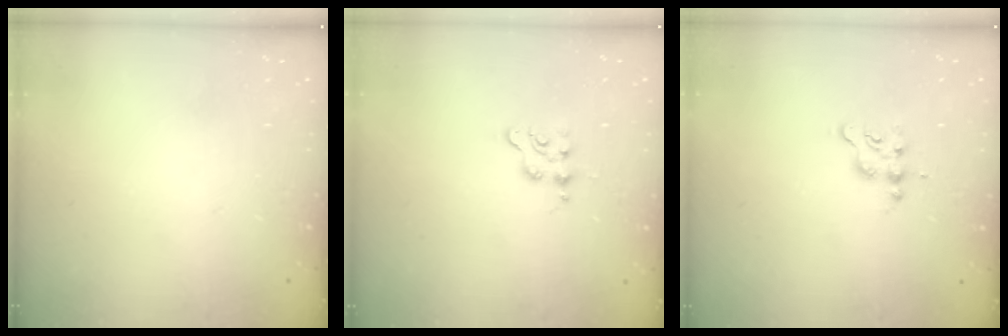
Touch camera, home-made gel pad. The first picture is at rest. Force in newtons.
{"total": 3.2, "press": 3.2, "slide": 0.4}
{"total": 2.9, "press": 2.9, "slide": 0.4}